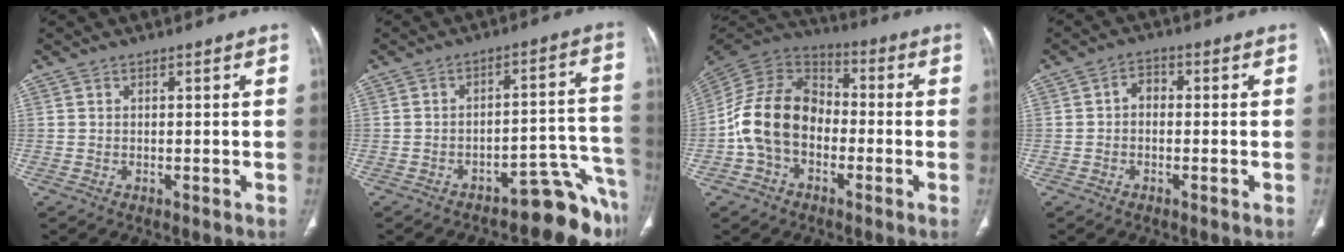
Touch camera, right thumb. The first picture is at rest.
{"total": 10.5, "force": [-9.0, 2.6, 4.8], "torque": [-0.015, 0.107, -0.124]}
{"total": 15.5, "force": [-3.1, 11.3, 10.2], "torque": [-0.179, 0.045, -0.069]}
{"total": 3.0, "force": [-0.3, 2.2, 1.9], "torque": [-0.019, 0.013, -0.015]}